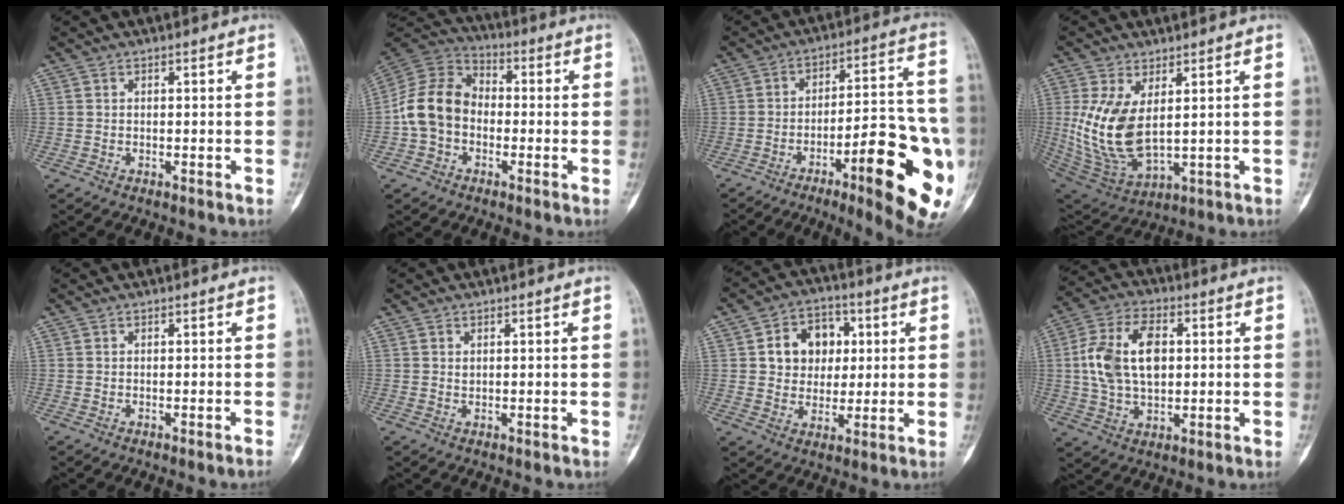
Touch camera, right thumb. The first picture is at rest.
{"total": 12.2, "force": [-1.9, 9.4, 7.5], "torque": [-0.134, 0.037, -0.049]}
{"total": 22.0, "force": [-7.9, 5.3, 19.8], "torque": [-0.234, 0.023, -0.101]}
{"total": 13.8, "force": [2.3, 7.1, 11.6], "torque": [-0.236, -0.021, 0.067]}
{"total": 1.3, "force": [-1.0, -0.4, 0.7], "torque": [-0.018, 0.010, -0.008]}
{"total": 0.5, "force": [0.3, 0.3, 0.3], "torque": [-0.001, 0.000, 0.005]}
{"total": 10.7, "force": [2.3, 8.6, 5.9], "torque": [-0.045, 0.003, 0.036]}
{"total": 13.9, "force": [1.6, 8.5, 10.9], "torque": [-0.198, 0.012, 0.030]}